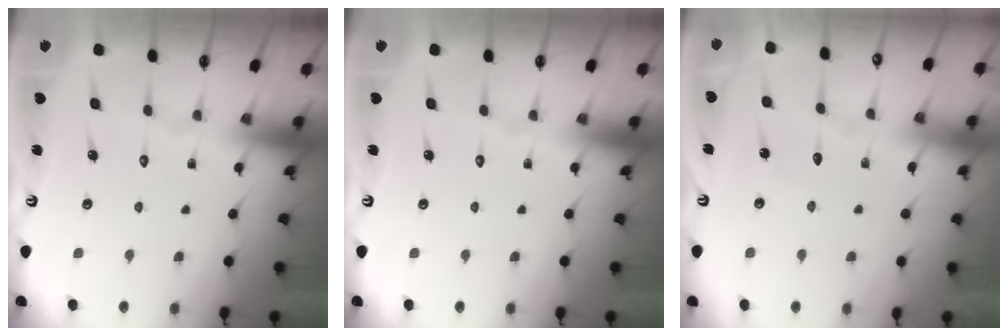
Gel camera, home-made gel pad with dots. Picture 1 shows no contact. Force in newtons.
{"total": 0.0}
{"total": 2.6, "press": 2.6, "slide": 0.3}